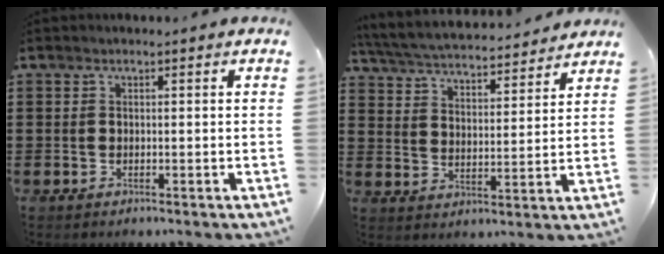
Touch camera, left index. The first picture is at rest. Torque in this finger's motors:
{"motor_torque": [2.14, 0.00, 0.41, 0.21]}